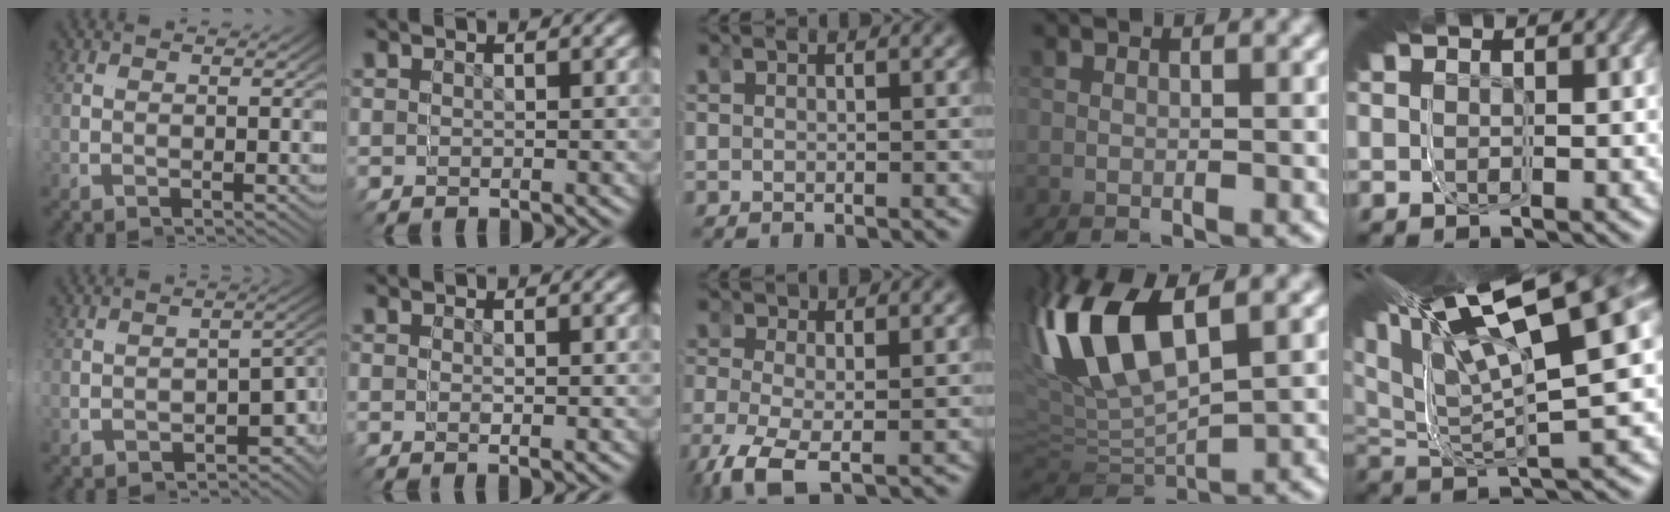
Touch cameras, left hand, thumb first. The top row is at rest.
{"thumb": {"total": 7.1, "force": [-2.5, 4.2, 5.2], "torque": [-0.076, -0.037, -0.021]}, "index": {"total": 1.0, "force": [0.0, -0.7, -0.7], "torque": [0.012, 0.004, -0.004]}, "middle": {"total": 5.1, "force": [-3.0, 2.4, 3.4], "torque": [-0.091, -0.039, -0.031]}, "ring": {"total": 6.6, "force": [2.5, 3.4, 5.1], "torque": [-0.173, 0.011, 0.030]}, "little": {"total": 14.5, "force": [3.9, 5.1, 12.9], "torque": [-0.185, 0.062, 0.039]}}